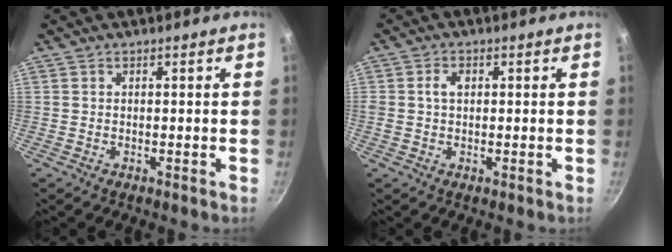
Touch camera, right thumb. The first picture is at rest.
{"total": 2.8, "force": [0.5, 1.9, 1.9], "torque": [-0.027, 0.004, 0.007]}